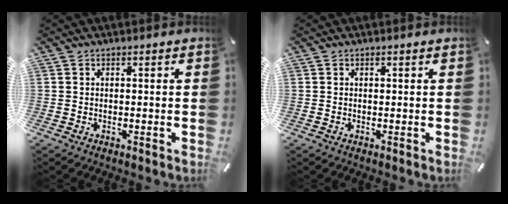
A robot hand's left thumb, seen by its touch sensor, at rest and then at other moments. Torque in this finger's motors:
{"motor_torque": [0.25, 0.31, 0.00, -0.08, 0.03]}